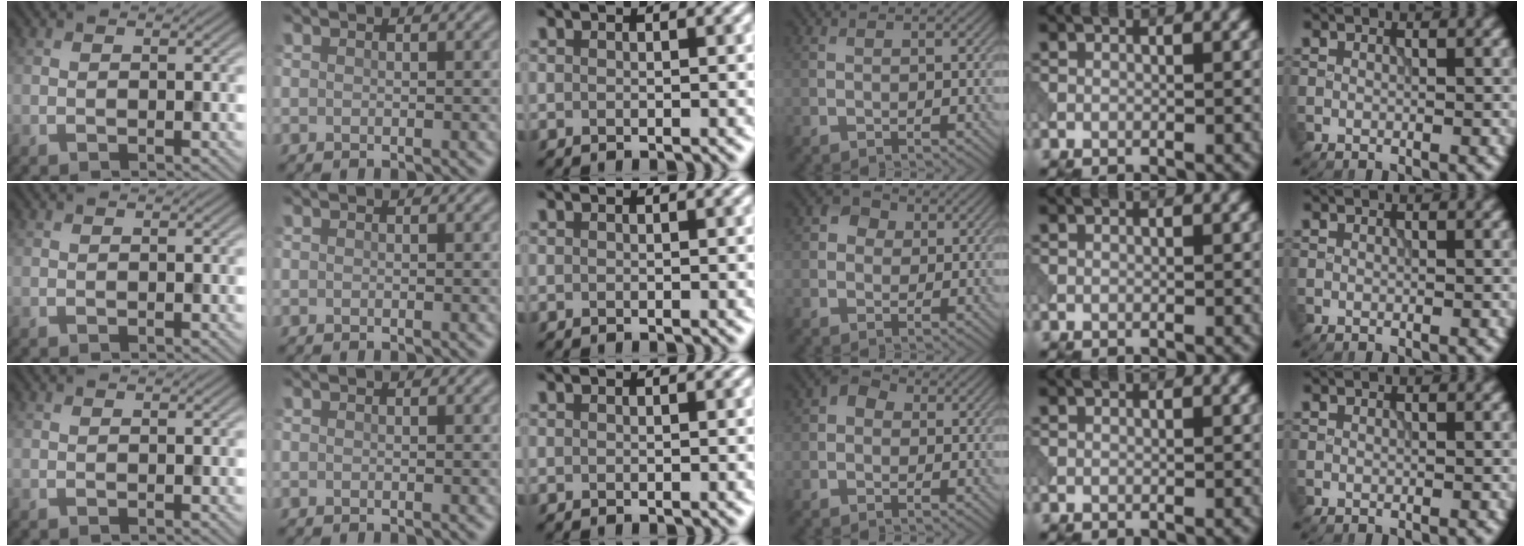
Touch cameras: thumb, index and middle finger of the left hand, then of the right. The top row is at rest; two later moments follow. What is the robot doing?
{"motion": "open", "object": "sandwich press"}